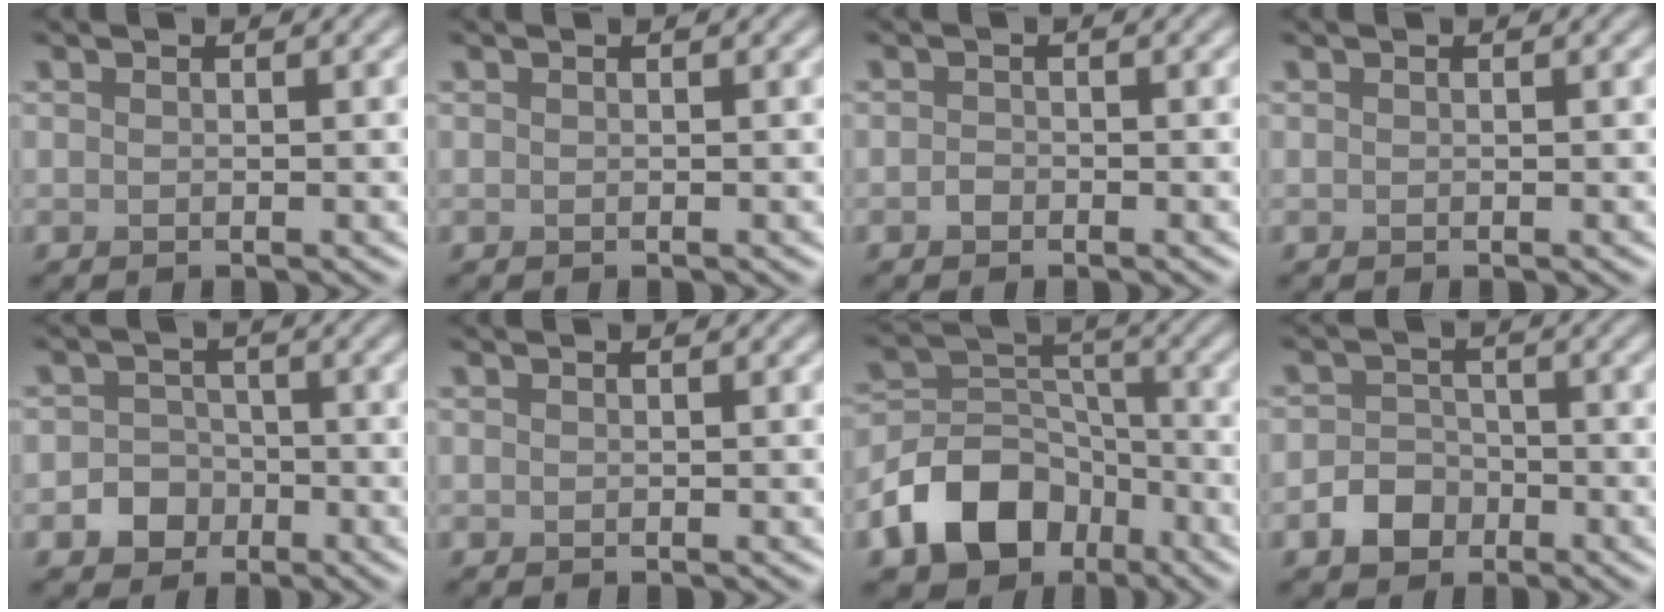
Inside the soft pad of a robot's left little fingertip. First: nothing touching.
{"total": 0.0}
{"total": 0.7, "force": [-0.4, 0.5, 0.3], "torque": [-0.006, -0.001, -0.009]}
{"total": 0.0}
{"total": 2.8, "force": [-1.1, 2.4, 0.8], "torque": [0.005, 0.005, -0.025]}
{"total": 0.0}
{"total": 8.7, "force": [-4.8, 6.1, 4.1], "torque": [-0.068, -0.002, -0.098]}
{"total": 2.9, "force": [-1.5, 2.2, 1.1], "torque": [-0.011, 0.006, -0.029]}